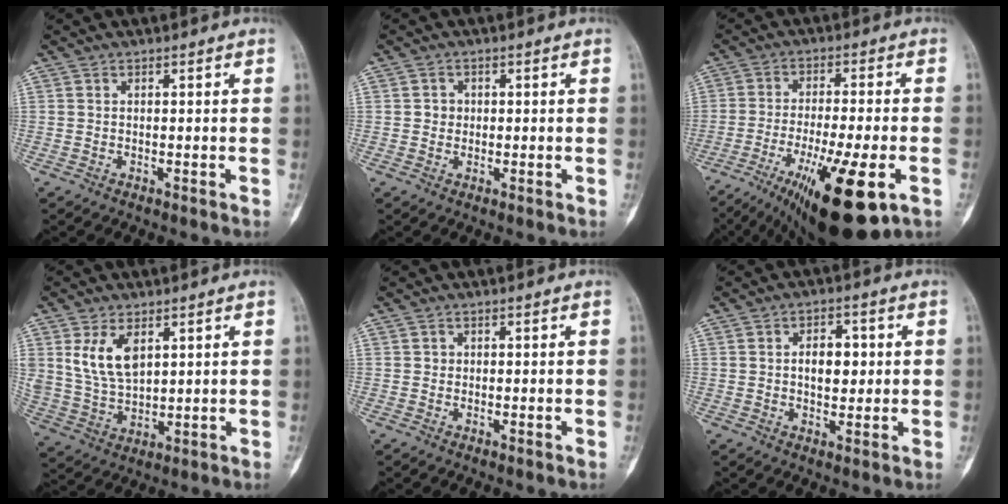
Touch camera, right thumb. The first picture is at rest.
{"total": 1.9, "force": [0.1, 1.8, 0.6], "torque": [0.003, 0.005, -0.001]}
{"total": 18.5, "force": [-8.2, 4.6, 16.0], "torque": [-0.255, -0.004, -0.120]}
{"total": 9.3, "force": [3.7, 5.3, 6.7], "torque": [-0.117, -0.014, 0.085]}
{"total": 0.9, "force": [0.0, 0.8, 0.1], "torque": [0.004, 0.003, 0.000]}
{"total": 6.3, "force": [0.7, 3.9, 4.8], "torque": [-0.051, 0.004, 0.009]}